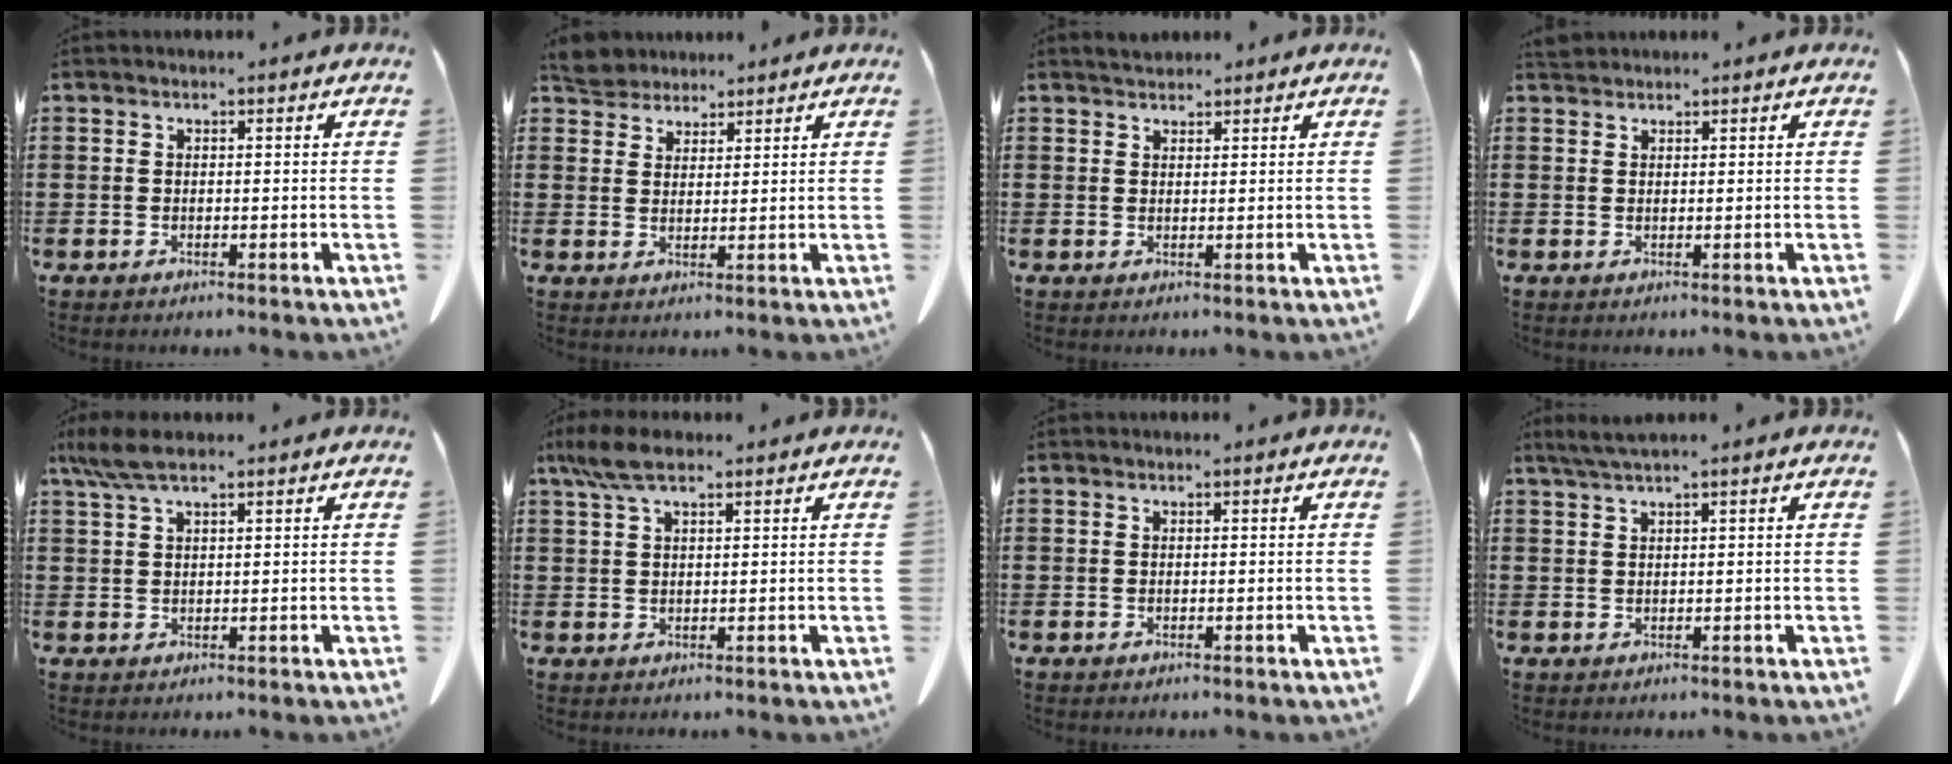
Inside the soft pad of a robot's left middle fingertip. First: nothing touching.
{"total": 4.5, "force": [4.3, 1.2, 0.6], "torque": [-0.027, -0.007, 0.083]}
{"total": 1.8, "force": [1.7, 0.5, 0.3], "torque": [-0.008, 0.004, 0.033]}
{"total": 1.5, "force": [1.4, 0.4, 0.4], "torque": [-0.012, 0.002, 0.029]}
{"total": 4.3, "force": [2.8, 0.9, 3.2], "torque": [-0.074, 0.000, 0.049]}
{"total": 5.1, "force": [3.0, 1.6, 3.8], "torque": [-0.087, 0.001, 0.054]}
{"total": 0.0}
{"total": 1.9, "force": [1.4, -0.2, 1.3], "torque": [-0.026, -0.002, 0.027]}